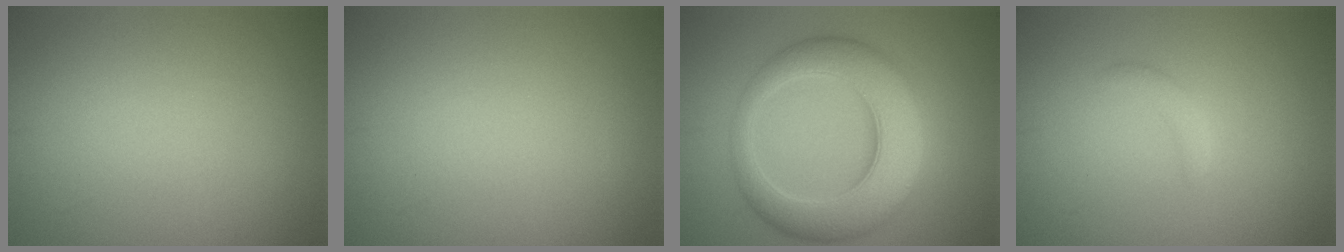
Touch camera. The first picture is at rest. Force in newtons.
{"total": 0.0}
{"total": 8.1, "press": 8.0, "slide": 0.2}
{"total": 1.2, "press": 1.2, "slide": 0.1}